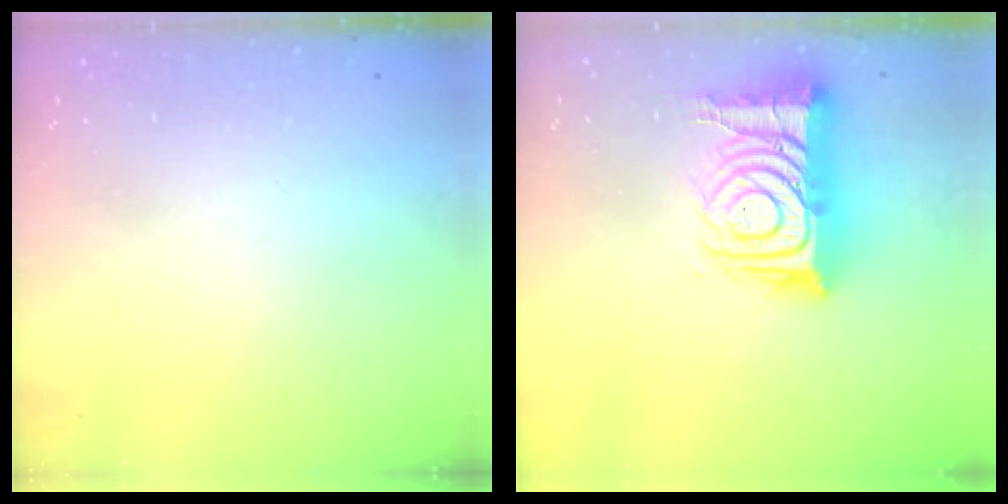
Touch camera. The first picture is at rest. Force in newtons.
{"total": 17.6, "press": 17.5, "slide": 1.6}